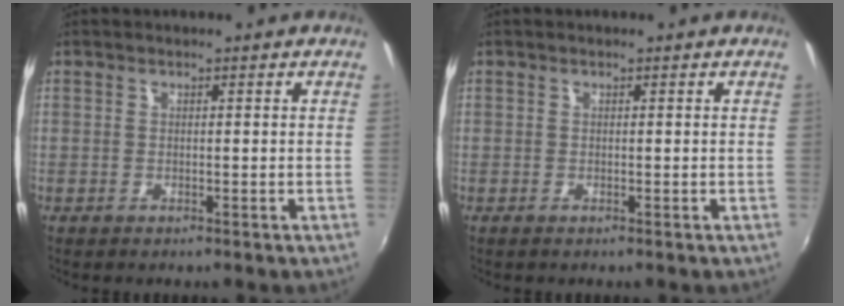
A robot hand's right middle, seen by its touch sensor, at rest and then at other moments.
{"total": 0.0}